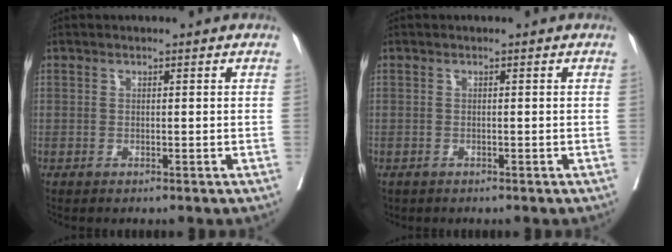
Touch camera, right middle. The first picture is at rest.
{"total": 1.0, "force": [-0.8, 0.5, 0.2], "torque": [-0.012, -0.001, -0.013]}